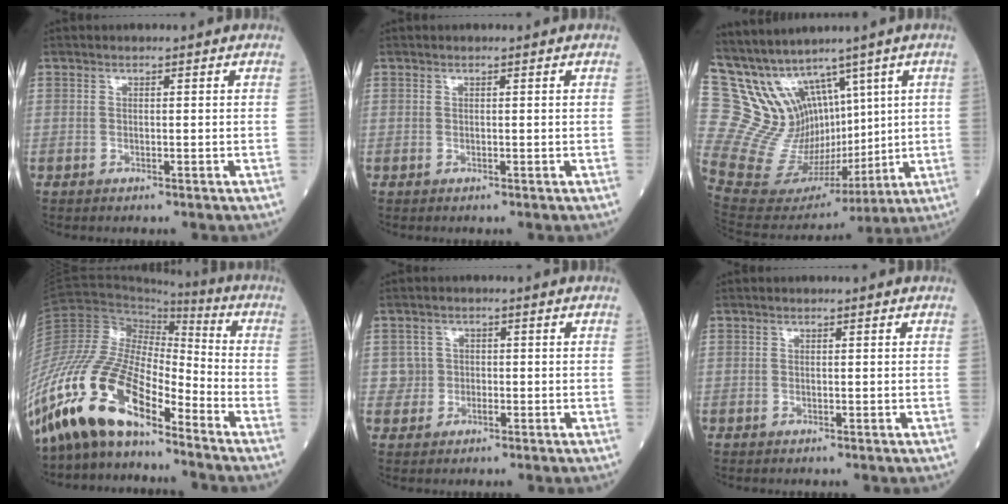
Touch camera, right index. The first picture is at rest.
{"total": 0.0}
{"total": 13.2, "force": [8.1, 8.3, 6.1], "torque": [-0.141, 0.046, 0.194]}
{"total": 20.3, "force": [-15.3, 5.7, 12.1], "torque": [-0.272, -0.001, -0.295]}
{"total": 2.4, "force": [-0.3, 2.4, -0.1], "torque": [0.012, 0.009, -0.008]}
{"total": 0.0}